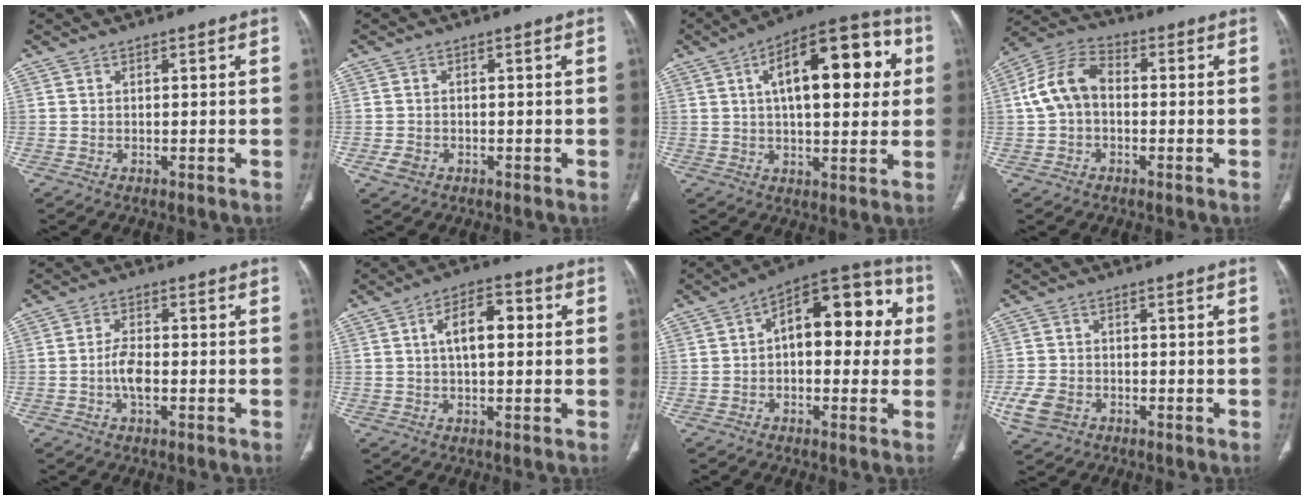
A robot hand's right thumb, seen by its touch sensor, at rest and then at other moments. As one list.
[{"total": 2.4, "force": [-1.0, 1.9, 1.1], "torque": [-0.020, 0.003, -0.014]}, {"total": 21.0, "force": [5.1, 9.3, 18.2], "torque": [-0.231, 0.020, 0.064]}, {"total": 9.8, "force": [-0.1, 6.8, 7.0], "torque": [-0.131, 0.032, -0.014]}, {"total": 4.3, "force": [-1.1, 2.0, 3.6], "torque": [-0.067, 0.010, -0.024]}, {"total": 8.0, "force": [1.3, 4.0, 6.9], "torque": [-0.105, 0.020, 0.016]}, {"total": 16.6, "force": [1.9, 8.9, 13.8], "torque": [-0.143, 0.044, 0.019]}, {"total": 6.3, "force": [-2.4, 4.8, 3.2], "torque": [-0.070, 0.010, -0.040]}]